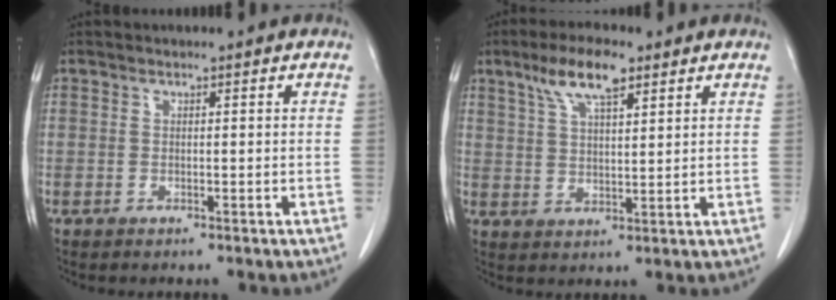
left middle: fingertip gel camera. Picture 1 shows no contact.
{"total": 7.7, "force": [4.8, 2.0, 5.6], "torque": [-0.115, 0.013, 0.090]}